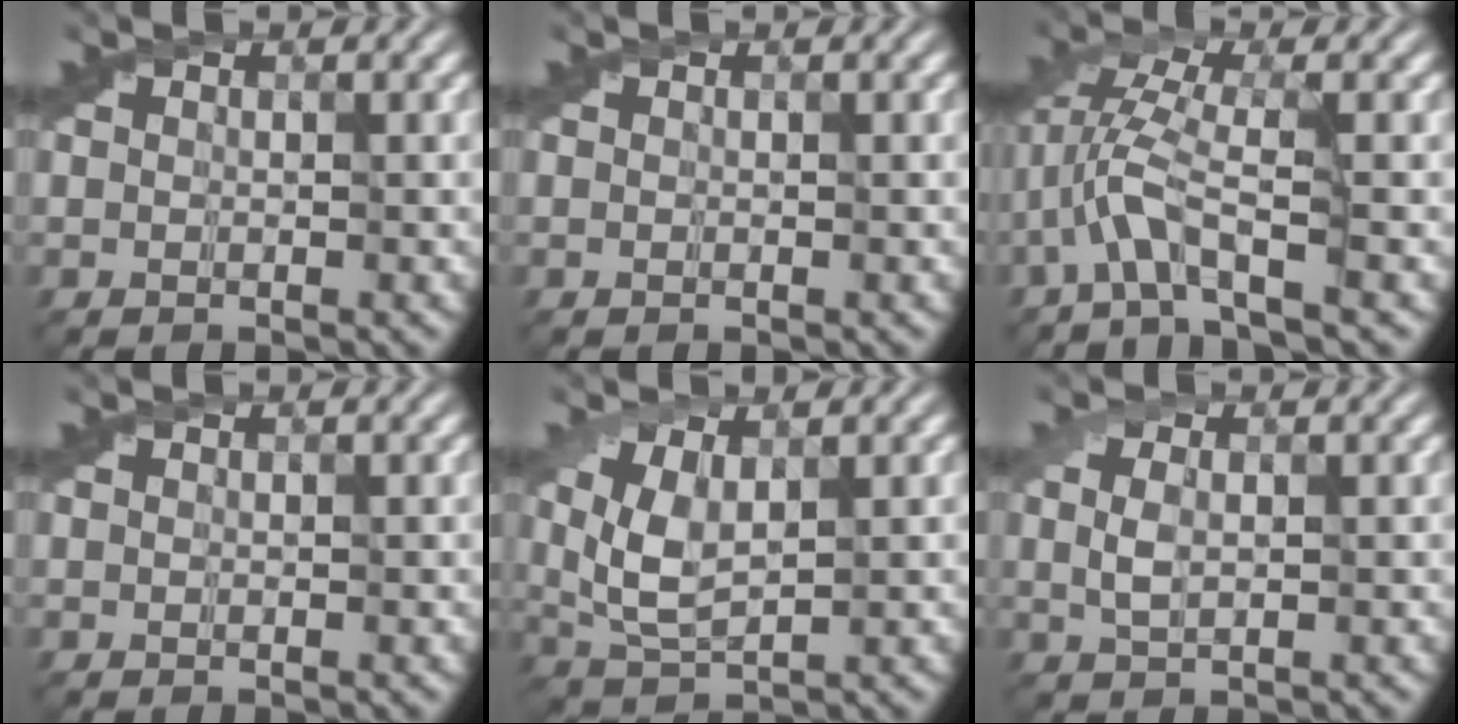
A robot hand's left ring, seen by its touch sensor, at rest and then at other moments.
{"total": 0.0}
{"total": 3.9, "force": [-2.0, 0.2, 3.4], "torque": [-0.087, 0.008, -0.048]}
{"total": 0.0}
{"total": 4.0, "force": [1.3, 1.7, 3.4], "torque": [-0.087, -0.002, 0.033]}
{"total": 2.0, "force": [0.4, 1.0, 1.6], "torque": [-0.046, 0.000, 0.014]}